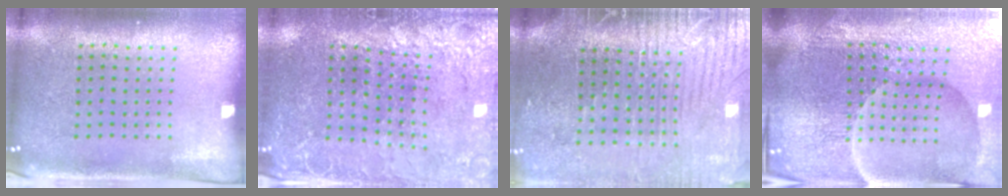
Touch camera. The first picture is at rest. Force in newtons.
{"total": 2.9, "press": 2.8, "slide": 0.4}
{"total": 3.8, "press": 3.5, "slide": 1.6}
{"total": 5.9, "press": 5.4, "slide": 2.4}